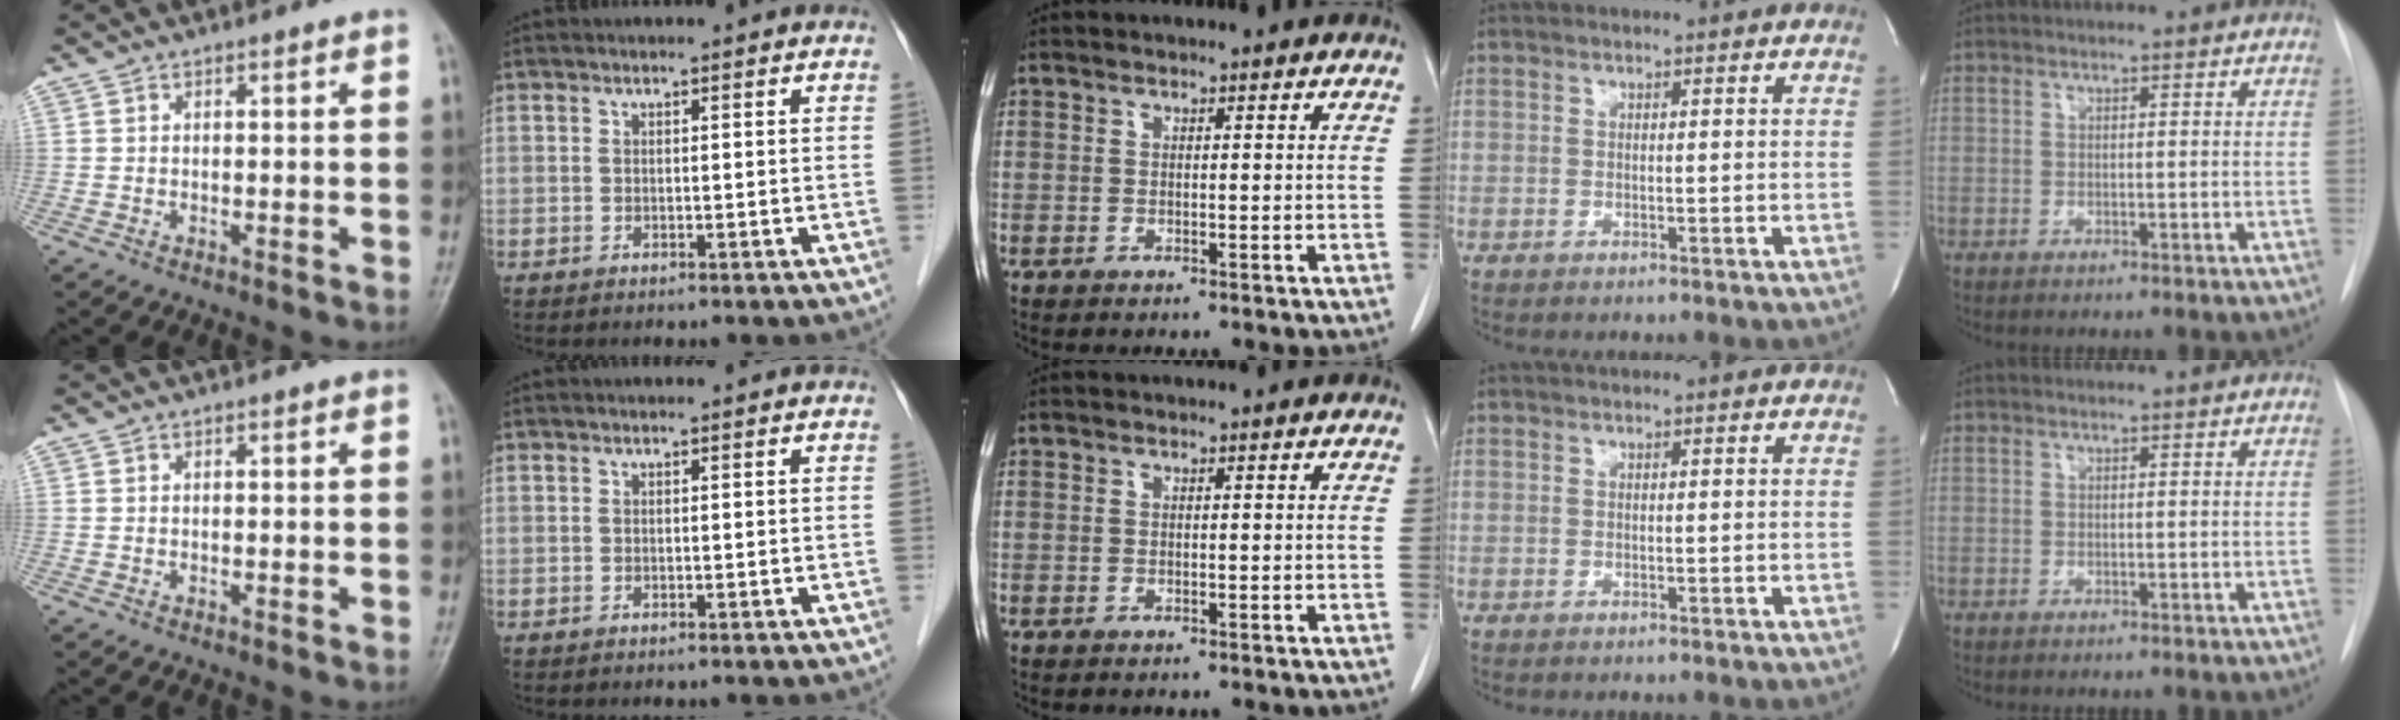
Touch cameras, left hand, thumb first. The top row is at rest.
{}